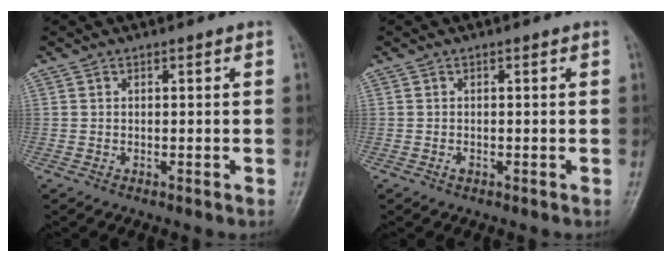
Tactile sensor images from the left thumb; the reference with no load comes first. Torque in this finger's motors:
{"motor_torque": [0.00, 0.12, 0.08, 0.14, 0.00]}